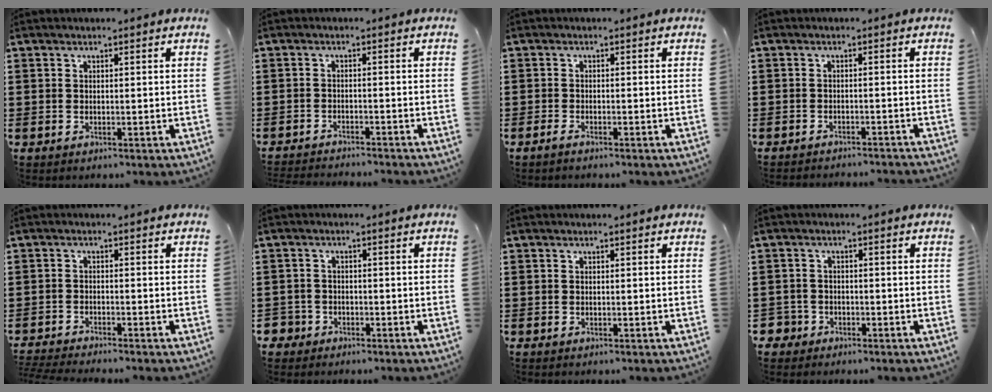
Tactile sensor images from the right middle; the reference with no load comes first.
{"total": 2.1, "force": [-2.1, -0.2, 0.0], "torque": [-0.004, -0.001, -0.043]}
{"total": 0.9, "force": [-0.8, 0.1, 0.4], "torque": [-0.013, -0.005, -0.014]}
{"total": 1.6, "force": [-1.6, -0.2, 0.0], "torque": [-0.005, 0.000, -0.033]}
{"total": 2.3, "force": [-2.3, -0.2, 0.3], "torque": [-0.016, -0.006, -0.049]}
{"total": 2.4, "force": [-1.6, 1.7, 0.5], "torque": [-0.029, -0.007, -0.039]}
{"total": 0.0}
{"total": 2.8, "force": [-2.2, 1.7, 0.4], "torque": [-0.028, -0.007, -0.051]}